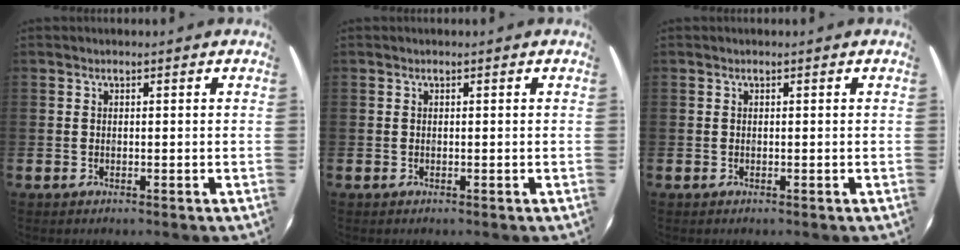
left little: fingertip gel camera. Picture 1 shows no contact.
{"total": 0.0}
{"total": 0.0}